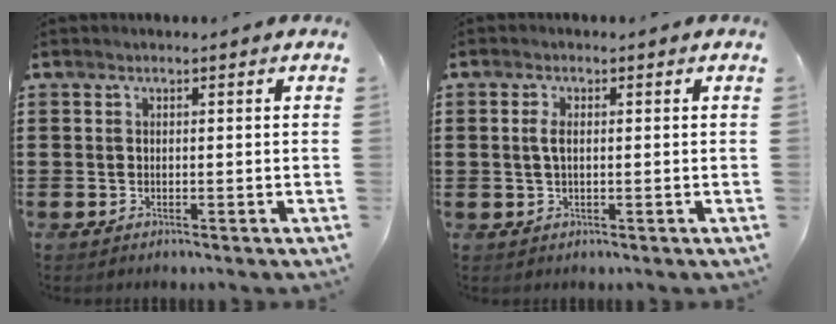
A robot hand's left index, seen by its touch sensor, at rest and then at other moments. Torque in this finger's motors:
{"motor_torque": [-0.04, 0.36, 0.19, 0.02]}